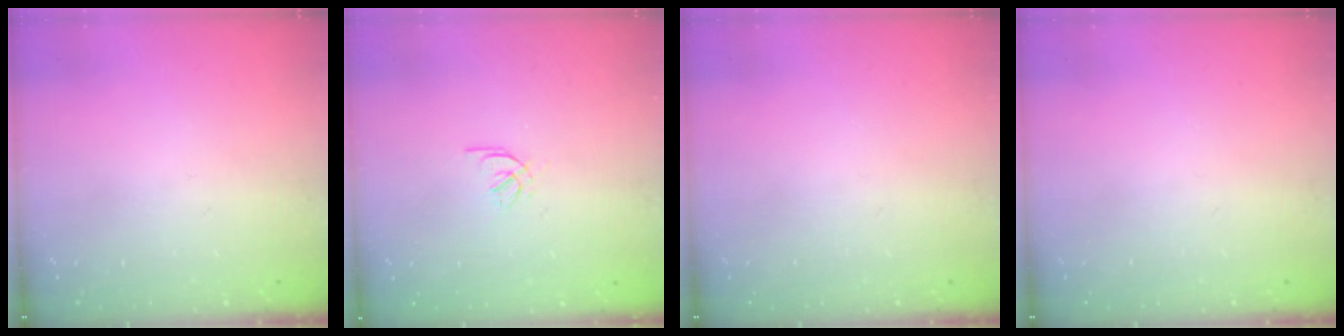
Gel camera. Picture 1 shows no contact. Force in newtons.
{"total": 2.0, "press": 1.9, "slide": 0.6}
{"total": 0.0}
{"total": 0.0}